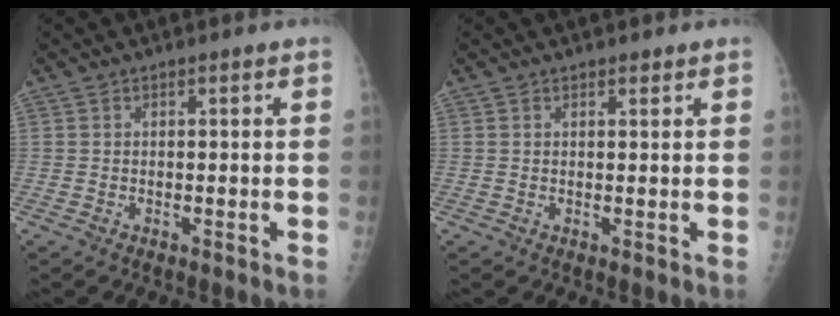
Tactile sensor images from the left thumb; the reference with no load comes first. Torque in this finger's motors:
{"motor_torque": [0.14, 0.29, -0.16, -0.09, 0.00]}